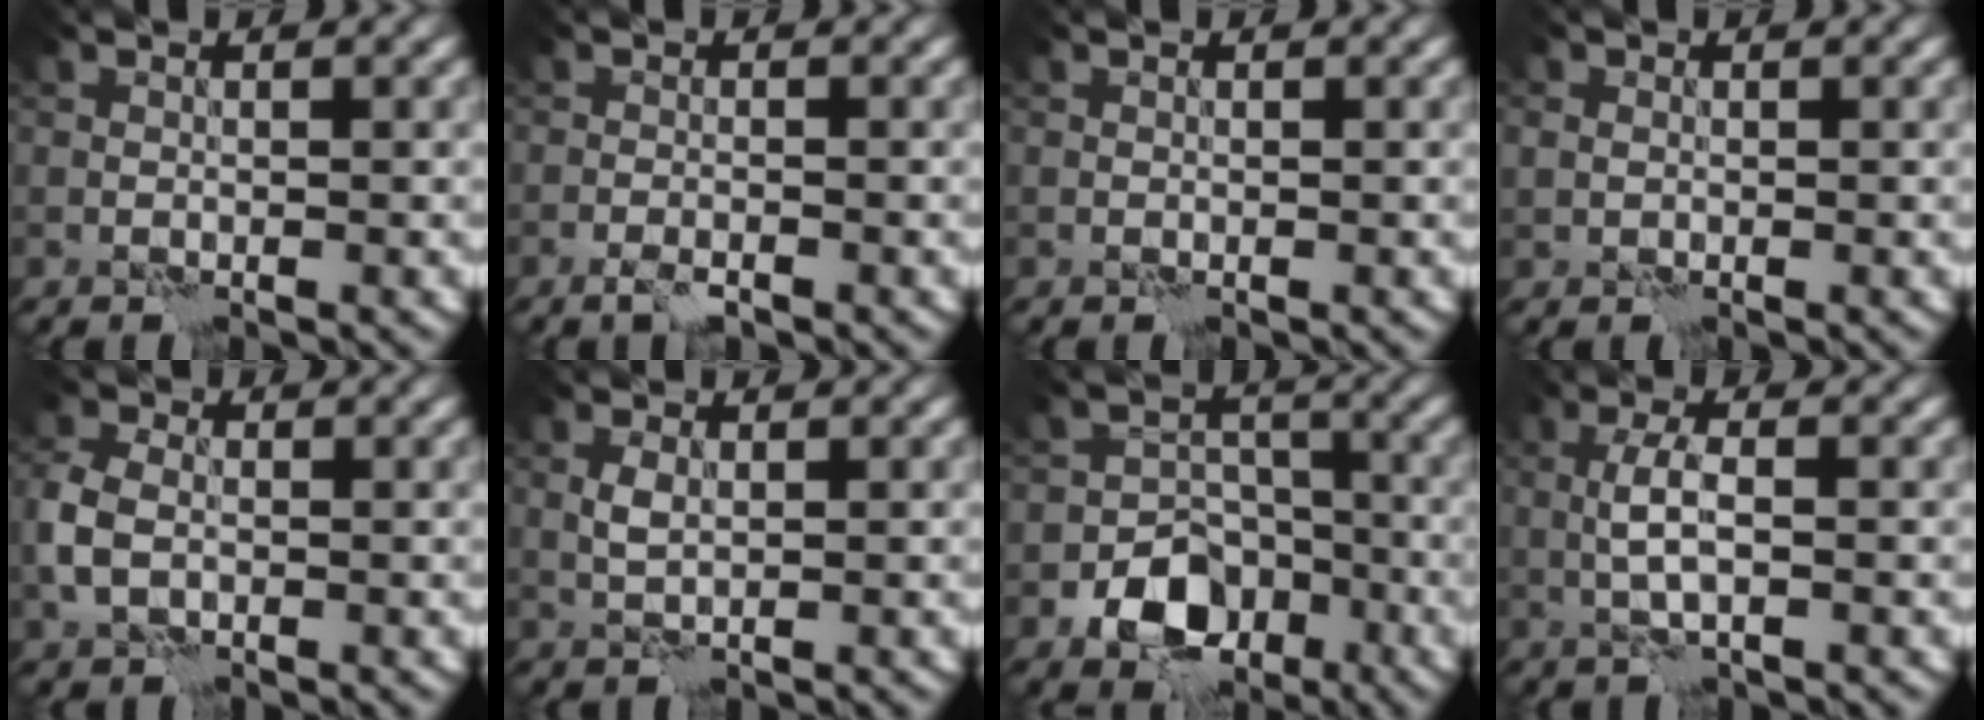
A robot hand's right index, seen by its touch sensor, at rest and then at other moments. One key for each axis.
{"total": 1.3, "fx": -1.0, "fy": 0.1, "fz": 0.9, "tx": -0.020, "ty": 0.003, "tz": -0.019}
{"total": 0.0}
{"total": 1.2, "fx": 0.1, "fy": 1.1, "fz": 0.5, "tx": -0.008, "ty": 0.001, "tz": 0.001}
{"total": 4.1, "fx": -0.7, "fy": 2.9, "fz": 2.8, "tx": -0.073, "ty": 0.004, "tz": -0.021}
{"total": 1.4, "fx": 0.2, "fy": 0.7, "fz": 1.2, "tx": -0.029, "ty": 0.003, "tz": 0.006}
{"total": 6.7, "fx": -3.2, "fy": 4.7, "fz": 3.4, "tx": -0.049, "ty": -0.008, "tz": -0.056}
{"total": 2.9, "fx": -0.2, "fy": 0.8, "fz": 2.8, "tx": -0.061, "ty": 0.007, "tz": -0.006}